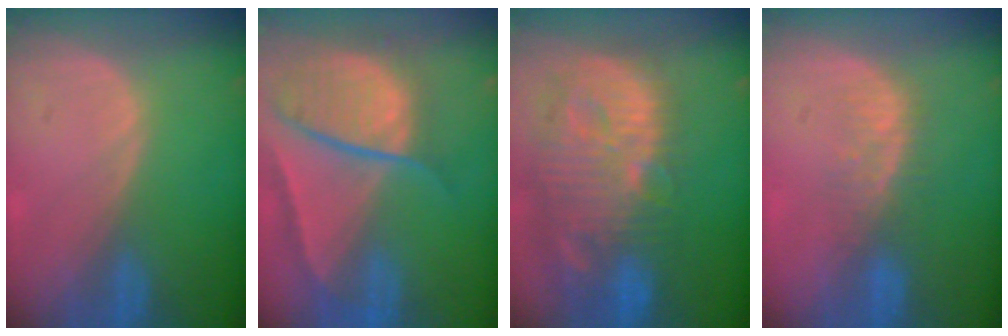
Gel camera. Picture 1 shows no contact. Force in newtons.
{"total": 10.6, "press": 8.9, "slide": 5.7}
{"total": 14.3, "press": 12.5, "slide": 6.9}
{"total": 4.1, "press": 3.7, "slide": 1.8}